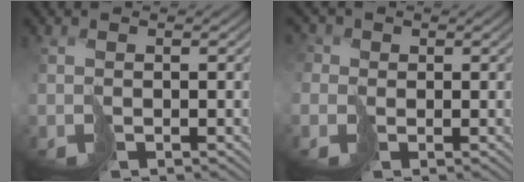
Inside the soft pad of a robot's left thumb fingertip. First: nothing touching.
{"total": 3.6, "force": [-0.4, 3.5, 1.1], "torque": [-0.035, -0.003, -0.008]}